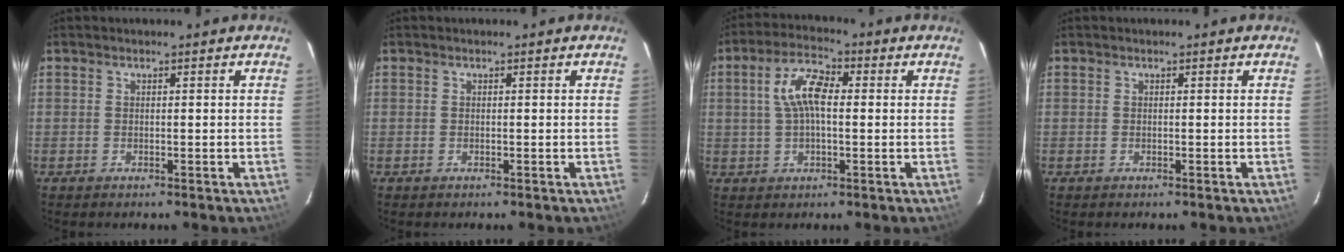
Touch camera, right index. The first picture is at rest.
{"total": 0.0}
{"total": 7.6, "force": [0.9, 3.5, 6.7], "torque": [-0.134, 0.019, 0.017]}
{"total": 0.0}